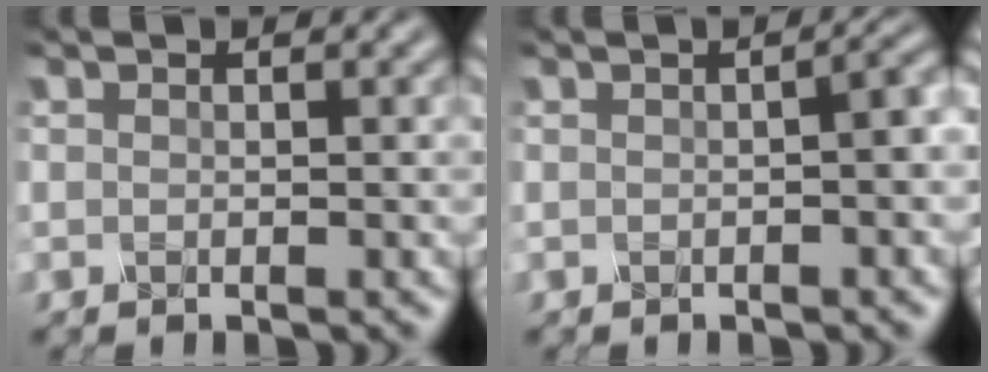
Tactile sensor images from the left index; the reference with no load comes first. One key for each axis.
{"total": 2.5, "fx": -0.2, "fy": 0.8, "fz": 2.4, "tx": -0.020, "ty": 0.011, "tz": 0.004}